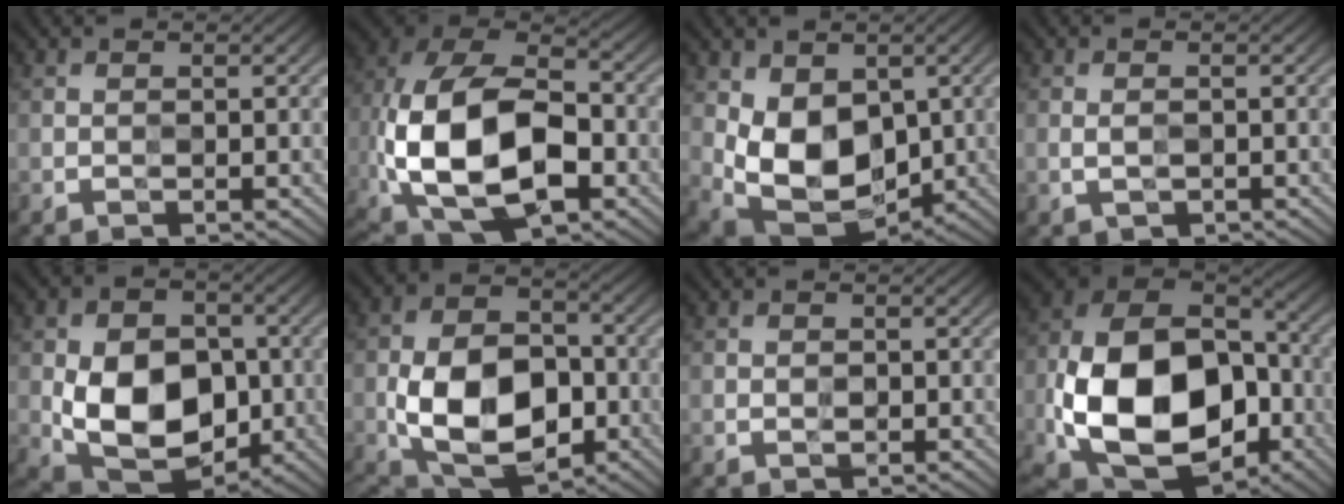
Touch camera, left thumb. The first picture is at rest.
{"total": 20.1, "force": [-4.4, 12.6, 15.0], "torque": [-0.343, -0.027, -0.074]}
{"total": 10.0, "force": [0.5, 6.9, 7.1], "torque": [-0.150, -0.025, 0.014]}
{"total": 1.7, "force": [-0.4, 1.0, 1.3], "torque": [-0.031, -0.003, -0.008]}
{"total": 13.1, "force": [-2.4, 8.9, 9.3], "torque": [-0.172, -0.027, -0.043]}
{"total": 13.7, "force": [-4.3, 8.6, 9.8], "torque": [-0.204, -0.021, -0.084]}
{"total": 0.7, "force": [-0.2, 0.5, 0.4], "torque": [-0.004, -0.002, -0.004]}
{"total": 19.7, "force": [-5.0, 13.1, 13.8], "torque": [-0.299, -0.035, -0.080]}